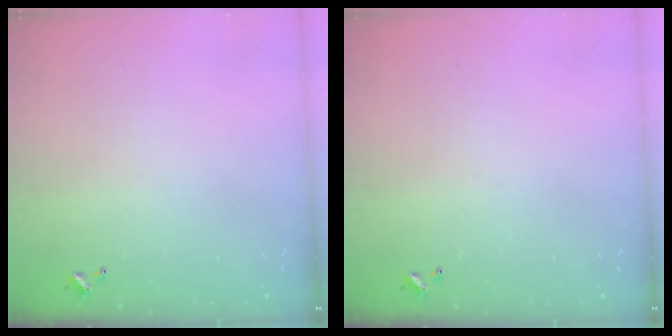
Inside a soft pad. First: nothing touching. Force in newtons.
{"total": 0.0}